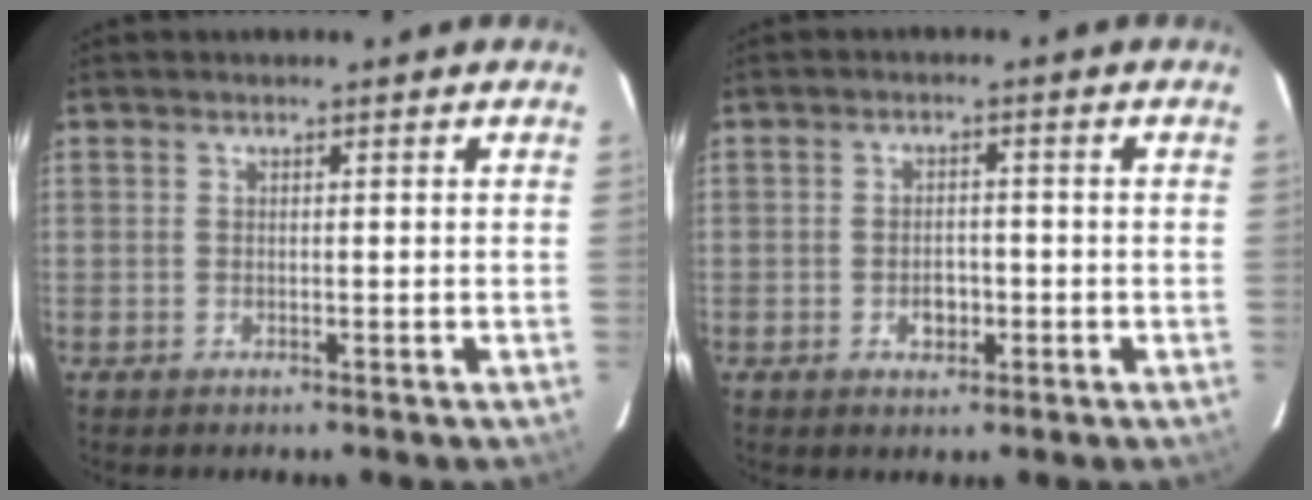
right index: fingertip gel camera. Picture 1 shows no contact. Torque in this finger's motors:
{"motor_torque": [0.04, -0.05, -0.03, 0.00]}